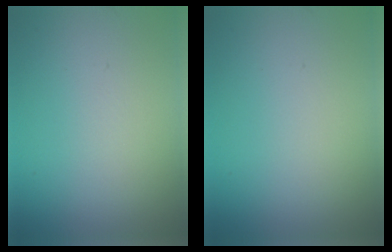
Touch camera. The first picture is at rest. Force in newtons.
{"total": 0.0}